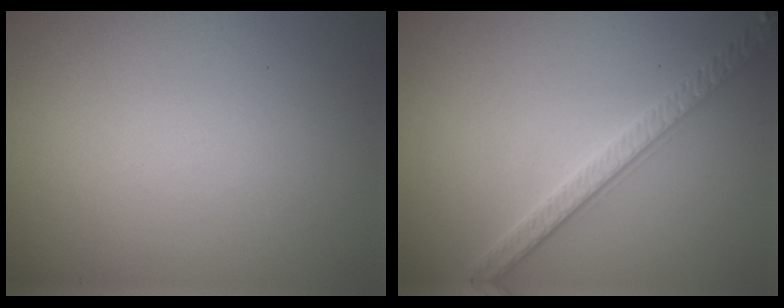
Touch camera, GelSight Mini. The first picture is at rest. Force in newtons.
{"total": 3.2, "press": 3.1, "slide": 0.7}